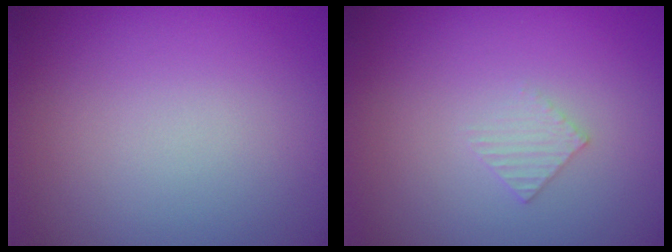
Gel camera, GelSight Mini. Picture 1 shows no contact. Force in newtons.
{"total": 1.1, "press": 1.1, "slide": 0.0}